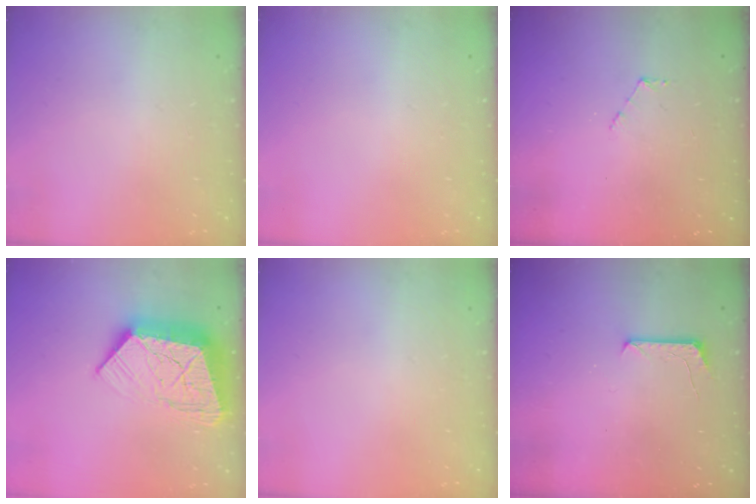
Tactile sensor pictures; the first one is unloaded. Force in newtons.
{"total": 0.0}
{"total": 3.6, "press": 3.6, "slide": 0.4}
{"total": 17.3, "press": 17.2, "slide": 1.6}
{"total": 0.0}
{"total": 7.0, "press": 6.9, "slide": 0.7}